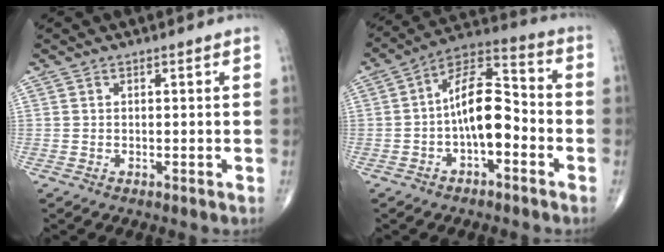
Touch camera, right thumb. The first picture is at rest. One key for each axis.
{"total": 12.7, "fx": -2.5, "fy": 6.3, "fz": 10.8, "tx": -0.166, "ty": 0.045, "tz": -0.052}